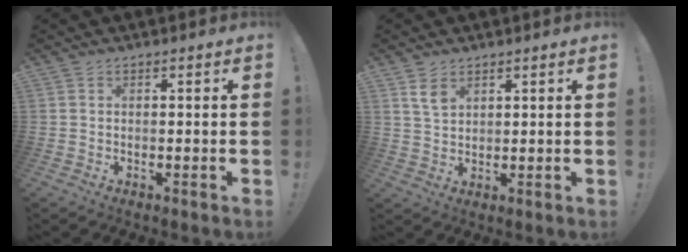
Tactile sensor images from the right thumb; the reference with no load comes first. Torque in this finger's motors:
{"motor_torque": [0.06, -0.02, 0.00, 0.06, 0.05]}